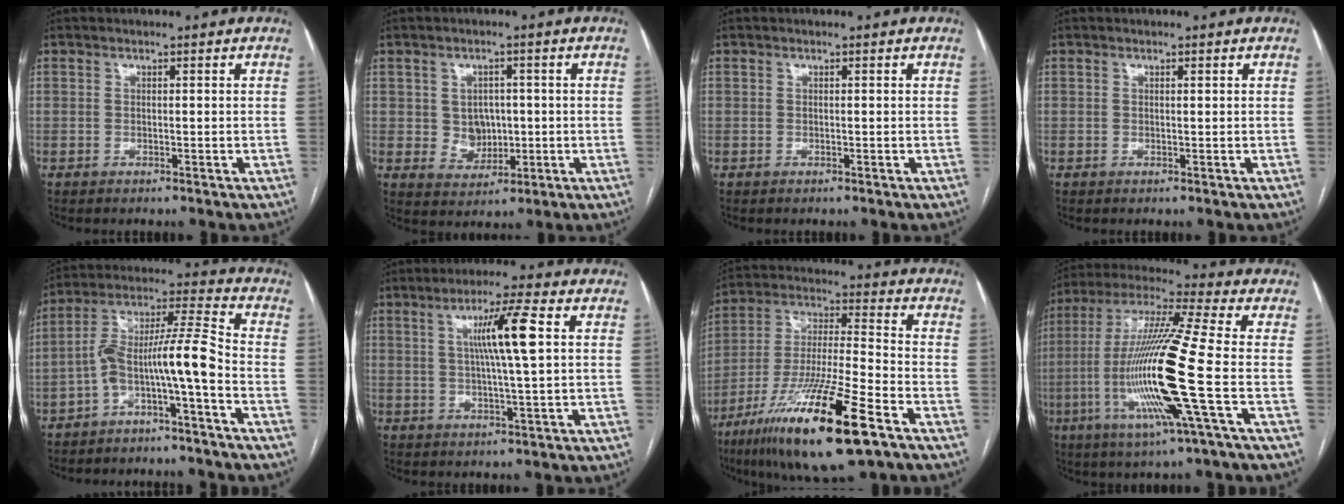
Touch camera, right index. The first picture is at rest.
{"total": 5.0, "force": [0.2, 4.3, 2.6], "torque": [-0.036, 0.007, 0.014]}
{"total": 0.0}
{"total": 0.0}
{"total": 9.8, "force": [-4.1, 0.1, 8.9], "torque": [-0.160, 0.040, -0.072]}
{"total": 8.3, "force": [1.9, -0.6, 8.1], "torque": [-0.144, 0.003, 0.034]}
{"total": 20.8, "force": [-11.5, 1.7, 17.2], "torque": [-0.329, -0.046, -0.204]}
{"total": 18.4, "force": [-4.1, -0.9, 17.9], "torque": [-0.364, -0.014, -0.091]}